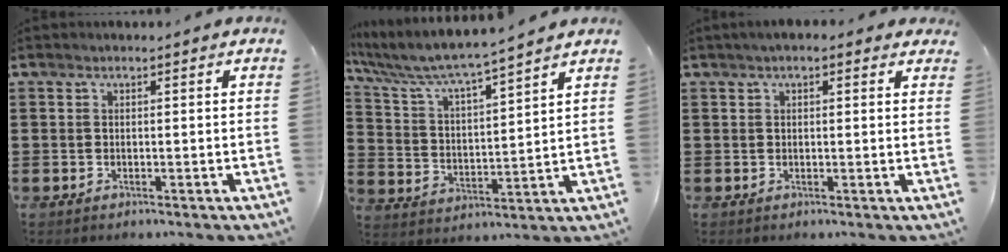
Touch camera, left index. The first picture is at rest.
{"total": 6.0, "force": [5.5, -0.1, 2.5], "torque": [-0.076, -0.037, 0.086]}
{"total": 1.9, "force": [1.3, 0.9, 1.2], "torque": [-0.025, 0.008, 0.023]}